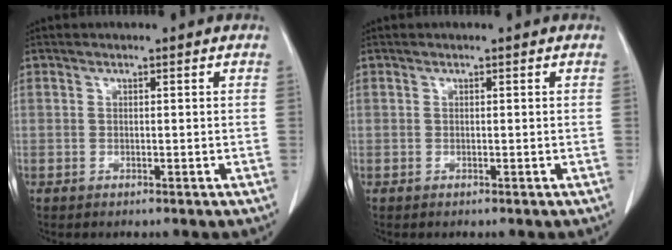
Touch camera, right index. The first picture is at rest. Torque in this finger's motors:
{"motor_torque": [0.00, 0.00, 0.00, 0.00]}